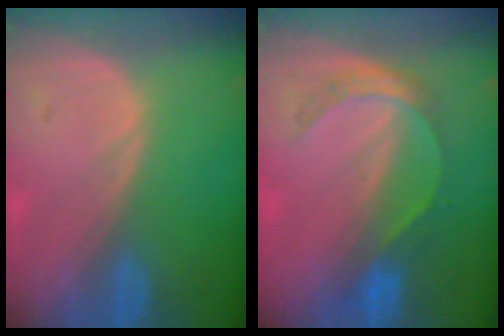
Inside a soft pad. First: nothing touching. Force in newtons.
{"total": 5.1, "press": 4.9, "slide": 1.4}